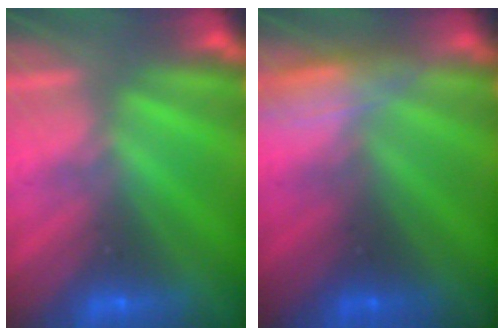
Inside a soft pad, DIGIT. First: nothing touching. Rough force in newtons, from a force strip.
{"total": 2.9}